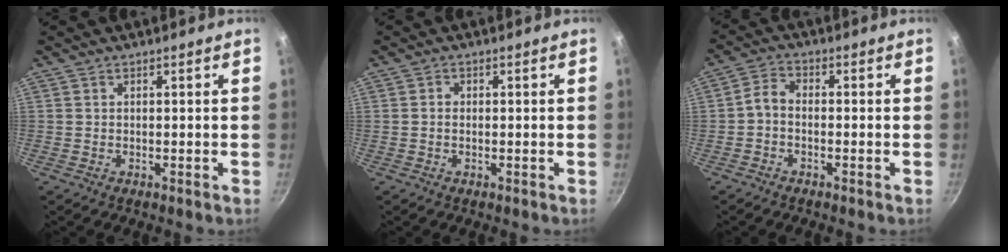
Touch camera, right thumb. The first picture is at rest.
{"total": 1.0, "force": [-0.1, 0.8, 0.4], "torque": [-0.001, 0.003, -0.006]}
{"total": 3.6, "force": [-1.0, 2.3, 2.6], "torque": [-0.048, 0.018, -0.030]}